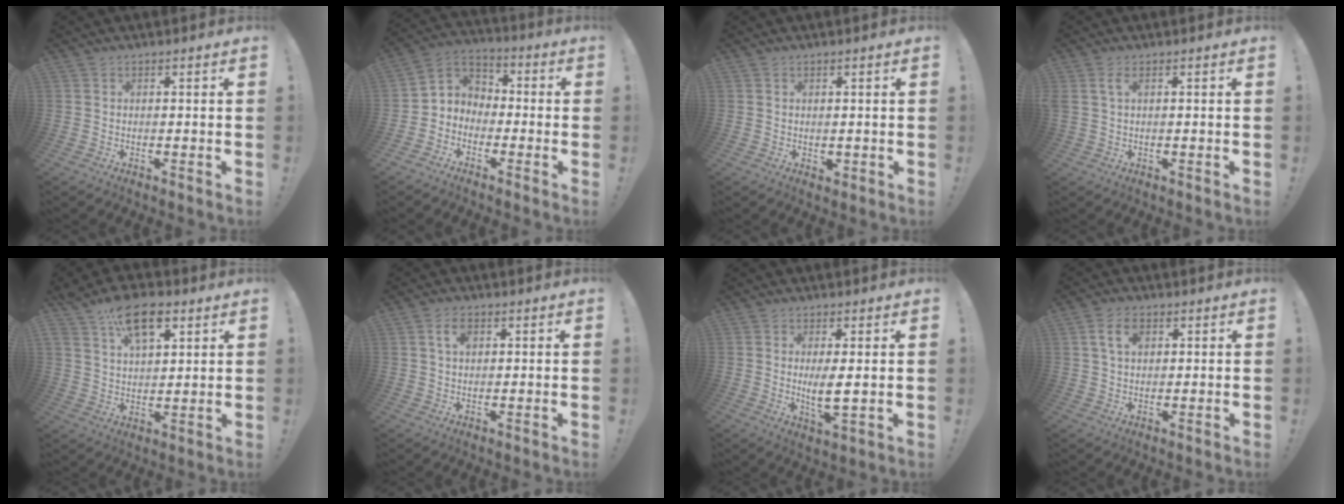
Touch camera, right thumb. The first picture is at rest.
{"total": 5.9, "force": [-3.5, 4.7, 0.7], "torque": [-0.016, 0.020, -0.059]}
{"total": 1.1, "force": [0.6, 0.9, 0.5], "torque": [-0.007, 0.000, 0.011]}
{"total": 2.4, "force": [0.7, 0.5, 2.3], "torque": [-0.050, 0.004, 0.014]}
{"total": 13.2, "force": [7.4, 7.2, 8.3], "torque": [-0.129, -0.024, 0.133]}
{"total": 4.4, "force": [1.5, 2.4, 3.3], "torque": [-0.053, 0.001, 0.023]}
{"total": 5.8, "force": [0.7, 1.4, 5.6], "torque": [-0.106, -0.017, 0.011]}
{"total": 6.1, "force": [2.0, 3.6, 4.4], "torque": [-0.075, 0.005, 0.037]}